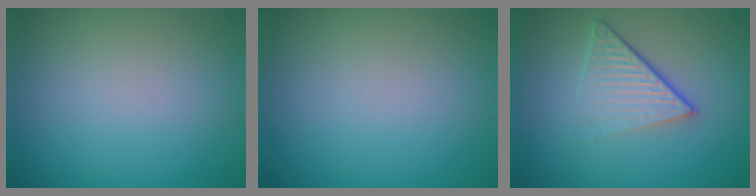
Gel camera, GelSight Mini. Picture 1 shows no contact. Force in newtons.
{"total": 0.0}
{"total": 4.9, "press": 3.0, "slide": 3.9}